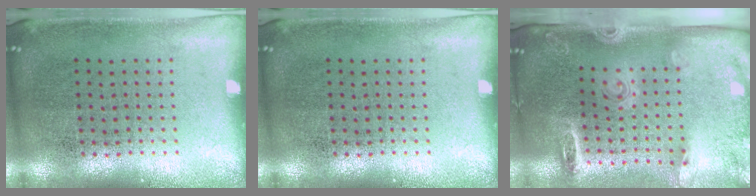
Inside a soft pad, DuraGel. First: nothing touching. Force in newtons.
{"total": 0.0}
{"total": 2.7, "press": 1.9, "slide": 1.9}